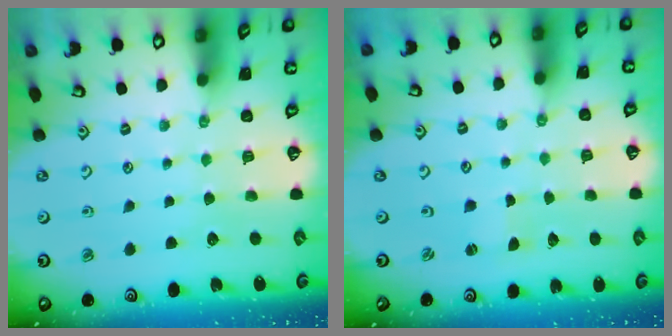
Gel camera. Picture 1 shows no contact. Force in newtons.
{"total": 0.0}